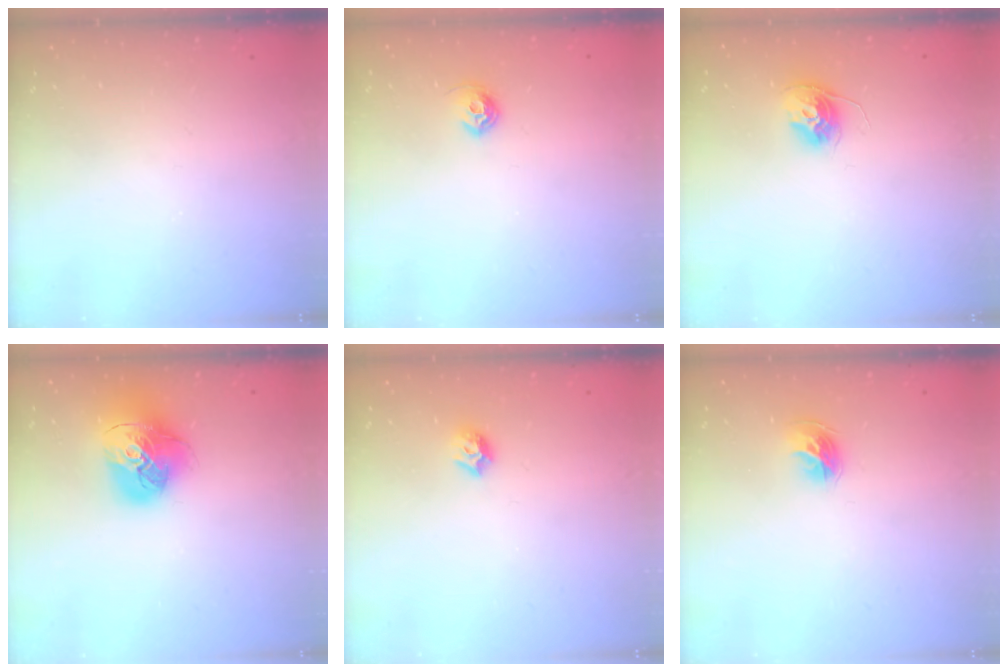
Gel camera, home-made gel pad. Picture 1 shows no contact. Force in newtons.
{"total": 6.9, "press": 6.8, "slide": 1.0}
{"total": 10.5, "press": 10.5, "slide": 0.5}
{"total": 19.2, "press": 19.1, "slide": 2.2}
{"total": 6.7, "press": 6.6, "slide": 0.9}
{"total": 8.0, "press": 8.0, "slide": 0.7}